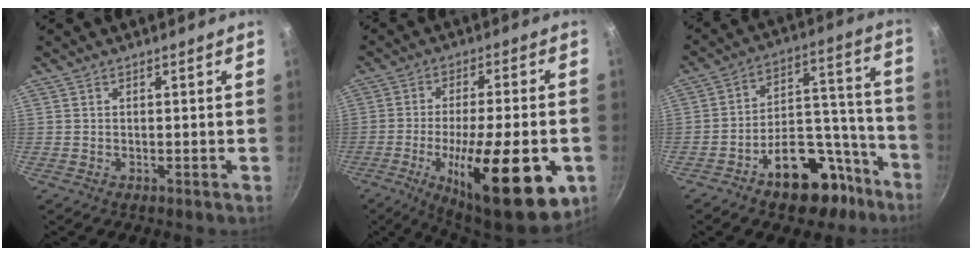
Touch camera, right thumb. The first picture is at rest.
{"total": 23.4, "force": [-7.5, 7.5, 20.9], "torque": [-0.298, -0.013, -0.096]}
{"total": 16.5, "force": [-10.0, 8.5, 9.9], "torque": [-0.103, 0.100, -0.153]}